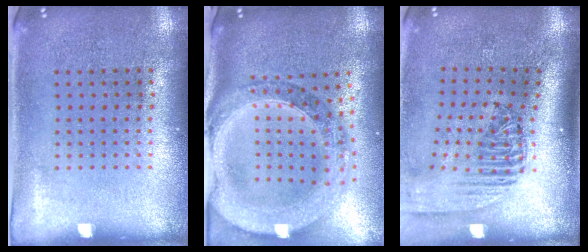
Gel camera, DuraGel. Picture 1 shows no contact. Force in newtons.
{"total": 2.3, "press": 2.1, "slide": 1.0}
{"total": 2.4, "press": 1.8, "slide": 1.6}